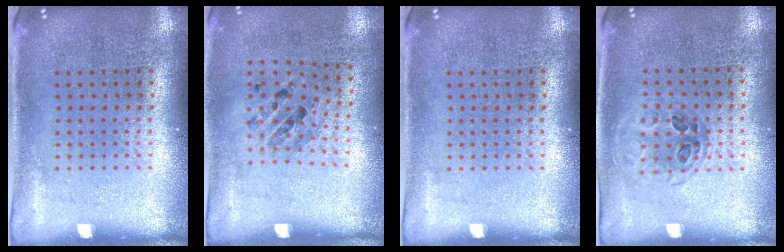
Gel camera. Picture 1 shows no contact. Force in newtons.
{"total": 0.9, "press": 0.8, "slide": 0.5}
{"total": 0.0}
{"total": 0.9, "press": 0.9, "slide": 0.3}